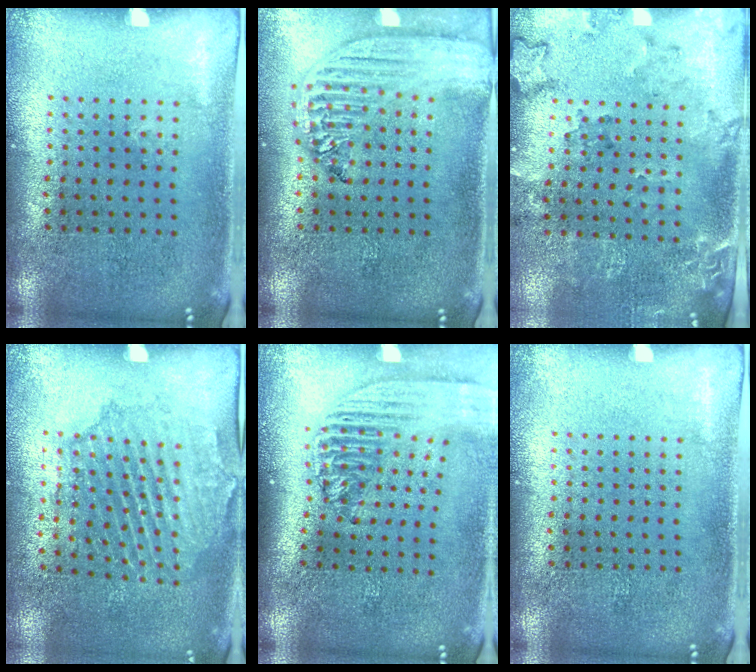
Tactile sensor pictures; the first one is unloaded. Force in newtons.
{"total": 2.4, "press": 2.1, "slide": 1.2}
{"total": 1.9, "press": 1.5, "slide": 1.1}
{"total": 1.6, "press": 1.6, "slide": 0.4}
{"total": 2.2, "press": 1.7, "slide": 1.4}
{"total": 0.0}